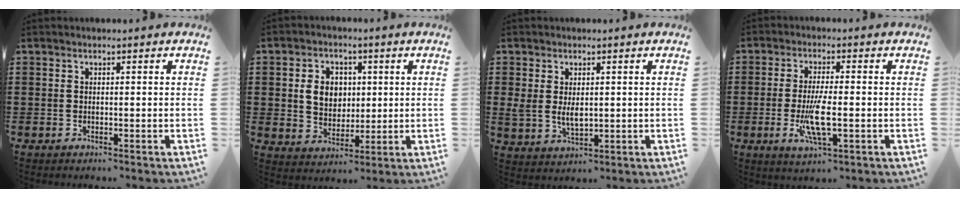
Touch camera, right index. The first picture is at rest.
{"total": 6.2, "force": [1.0, 5.2, 3.3], "torque": [-0.067, 0.011, 0.013]}
{"total": 3.7, "force": [0.4, 2.4, 2.8], "torque": [-0.058, 0.007, 0.007]}
{"total": 6.8, "force": [-1.6, 1.7, 6.3], "torque": [-0.131, -0.012, -0.032]}